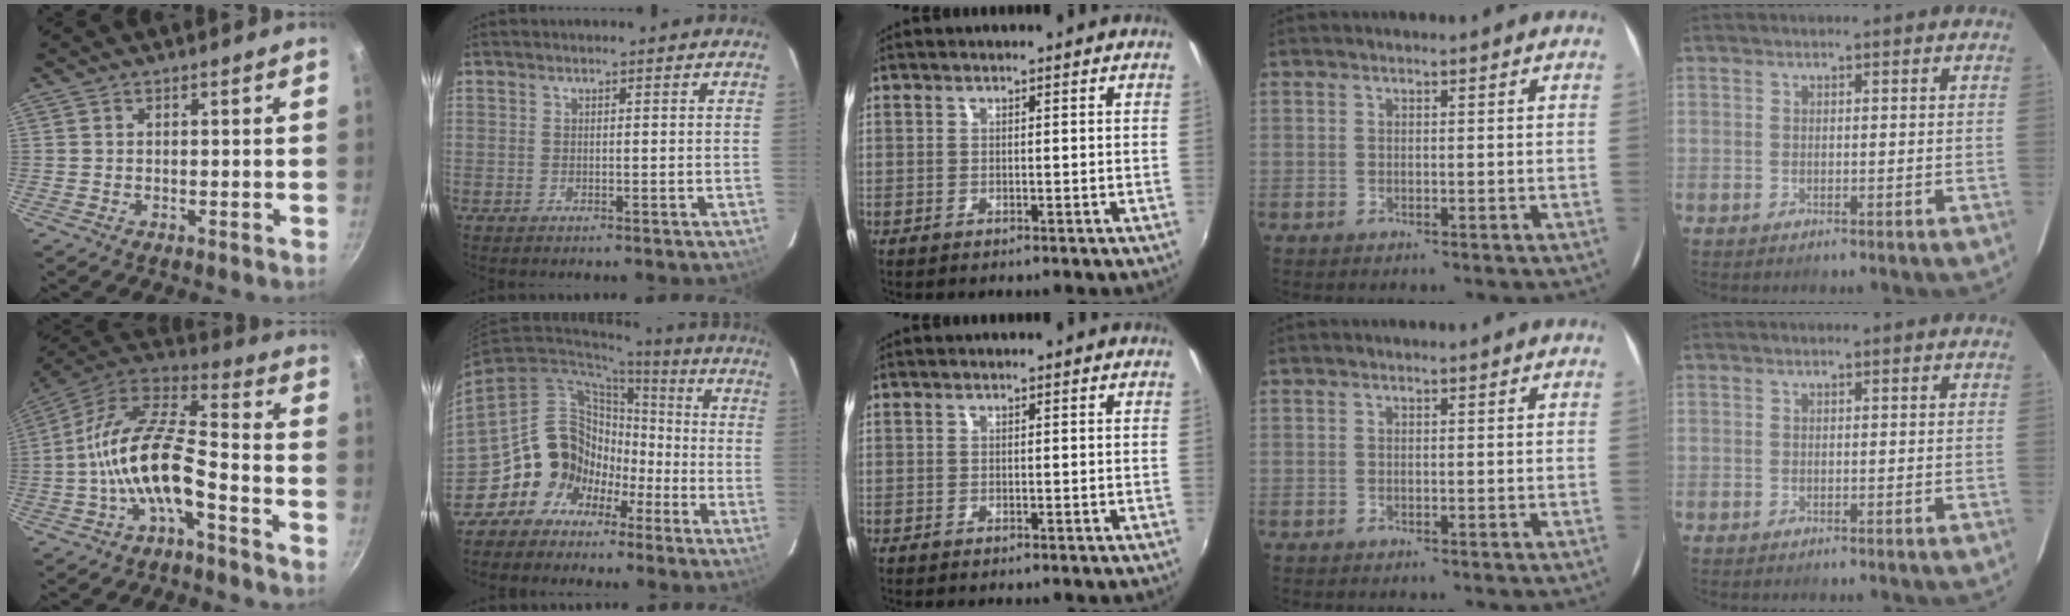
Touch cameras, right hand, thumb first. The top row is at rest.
{"thumb": {"total": 16.1, "force": [-5.6, 6.6, 13.5], "torque": [-0.255, 0.062, -0.117]}, "index": {"total": 14.7, "force": [-5.8, 12.4, 5.4], "torque": [-0.119, 0.039, -0.097]}}